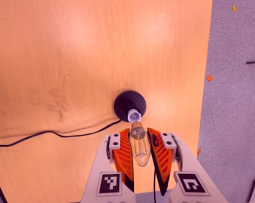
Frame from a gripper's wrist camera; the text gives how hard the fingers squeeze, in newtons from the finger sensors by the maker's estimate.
{"total": 21.3, "left": 23.1, "right": 19.5}